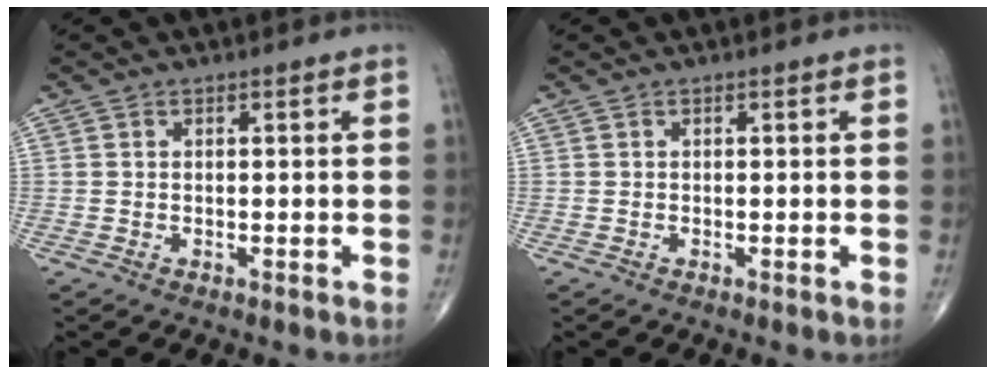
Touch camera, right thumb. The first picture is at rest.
{"total": 0.0}